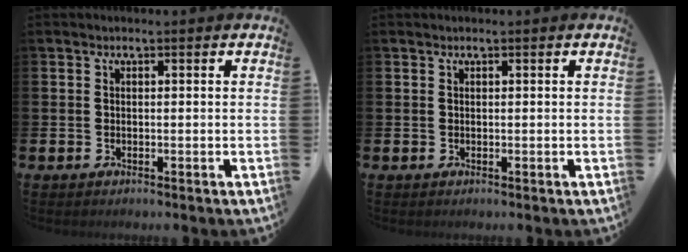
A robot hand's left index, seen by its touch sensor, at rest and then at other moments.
{"total": 0.0}